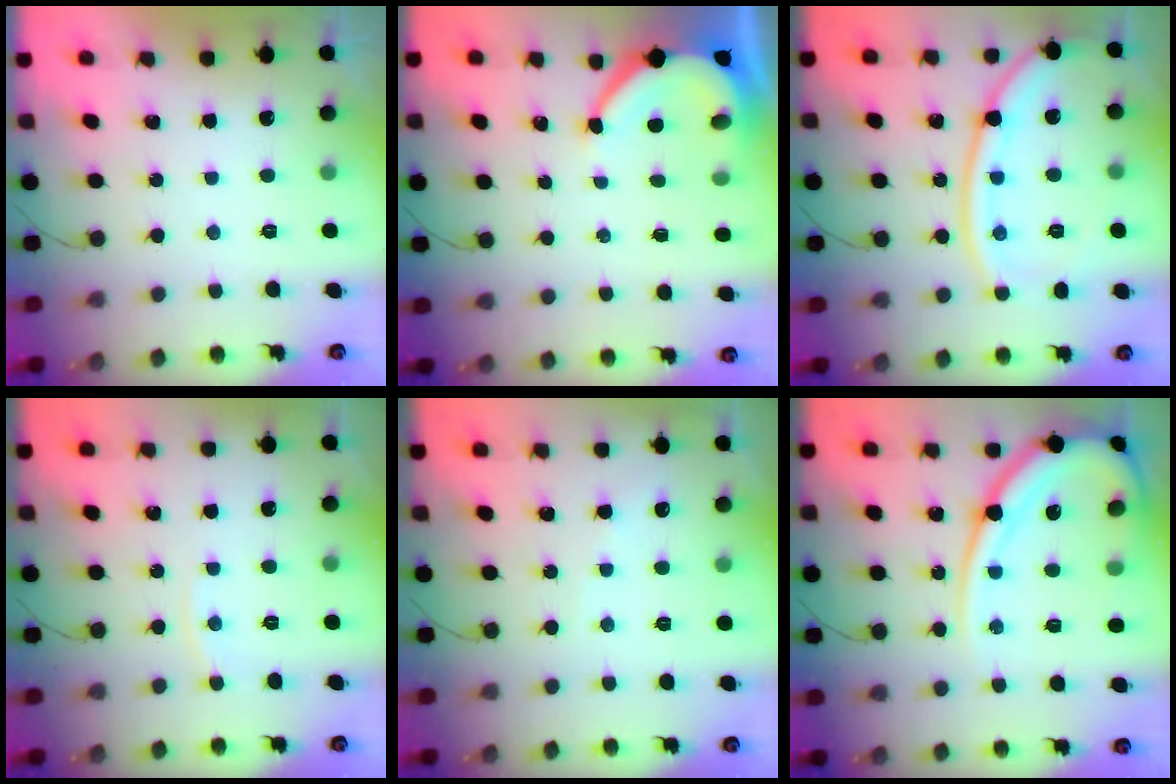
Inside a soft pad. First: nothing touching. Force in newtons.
{"total": 7.4, "press": 7.4, "slide": 0.8}
{"total": 15.5, "press": 15.4, "slide": 1.7}
{"total": 2.7, "press": 2.7, "slide": 0.3}
{"total": 2.7, "press": 2.6, "slide": 0.4}
{"total": 16.3, "press": 16.2, "slide": 1.5}